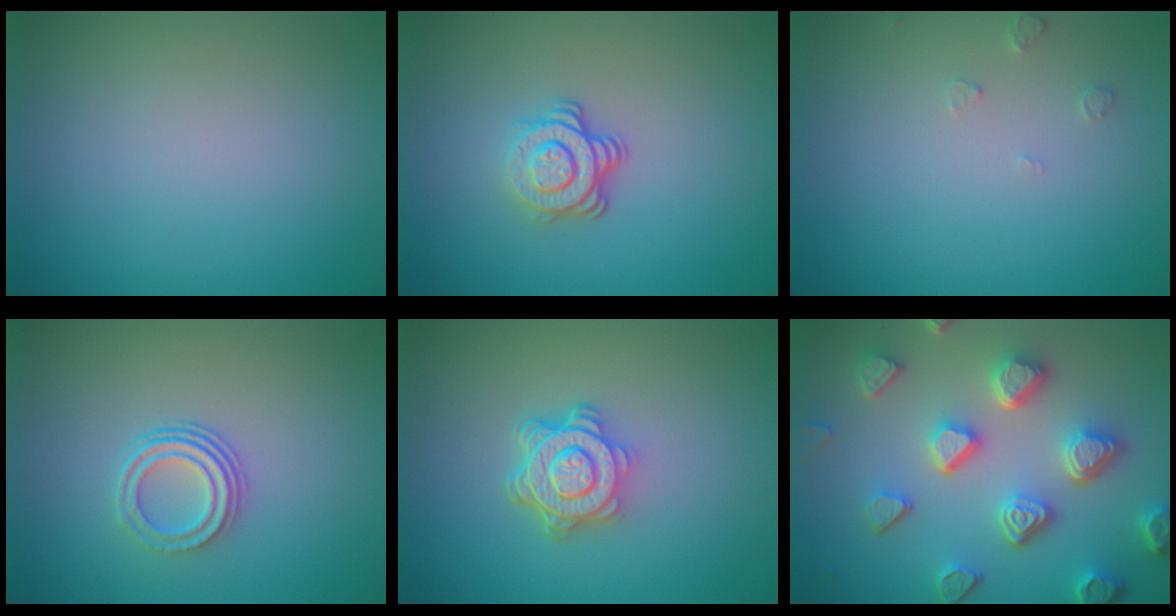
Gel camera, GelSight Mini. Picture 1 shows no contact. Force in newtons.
{"total": 3.5, "press": 2.6, "slide": 2.4}
{"total": 0.9, "press": 0.9, "slide": 0.2}
{"total": 2.9, "press": 2.1, "slide": 2.0}
{"total": 4.7, "press": 3.6, "slide": 2.9}
{"total": 6.6, "press": 5.3, "slide": 3.9}